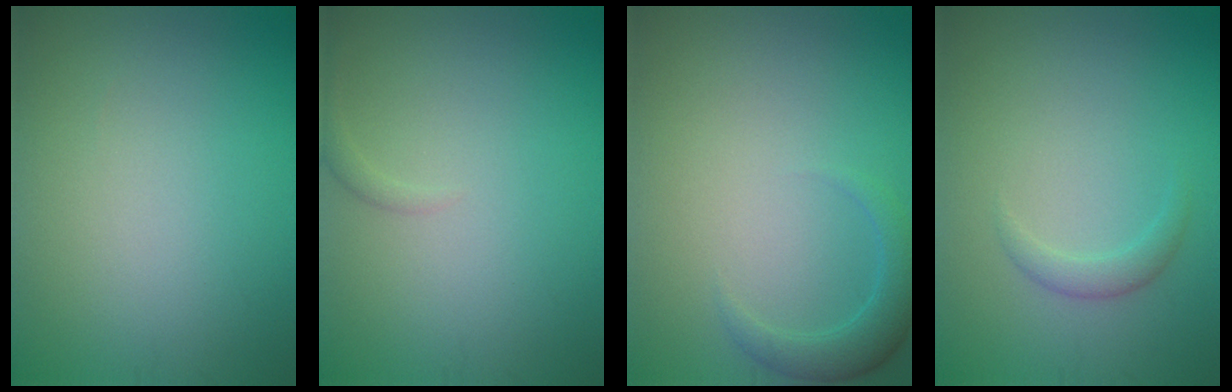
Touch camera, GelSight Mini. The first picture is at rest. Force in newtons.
{"total": 0.8, "press": 0.8, "slide": 0.1}
{"total": 2.4, "press": 2.4, "slide": 0.1}
{"total": 1.4, "press": 1.4, "slide": 0.1}